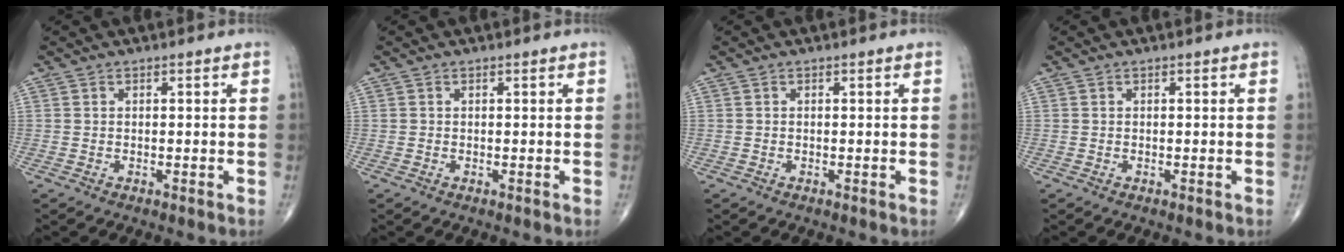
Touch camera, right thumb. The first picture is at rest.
{"total": 0.0}
{"total": 0.0}
{"total": 0.0}